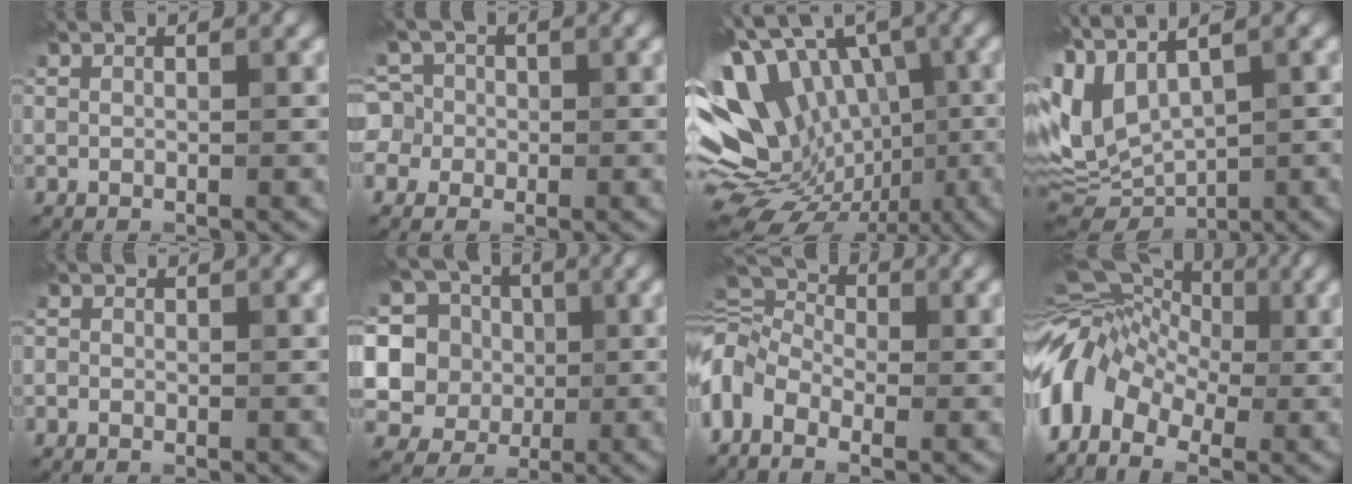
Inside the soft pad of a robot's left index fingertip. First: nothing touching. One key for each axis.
{"total": 4.6, "fx": -1.4, "fy": 4.4, "fz": 0.3, "tx": 0.005, "ty": 0.019, "tz": -0.054}
{"total": 16.3, "fx": -2.8, "fy": 12.3, "fz": 10.3, "tx": -0.166, "ty": 0.028, "tz": -0.047}
{"total": 8.7, "fx": 0.8, "fy": 3.9, "fz": 7.8, "tx": -0.197, "ty": -0.008, "tz": 0.048}
{"total": 0.7, "fx": -0.5, "fy": 0.2, "fz": -0.3, "tx": 0.007, "ty": -0.007, "tz": -0.008}
{"total": 10.7, "fx": 2.2, "fy": 9.7, "fz": 4.0, "tx": -0.122, "ty": 0.036, "tz": 0.013}
{"total": 7.4, "fx": -2.6, "fy": 4.7, "fz": 5.1, "tx": -0.111, "ty": 0.014, "tz": -0.053}
{"total": 6.5, "fx": -2.8, "fy": 4.7, "fz": 3.5, "tx": -0.065, "ty": 0.002, "tz": -0.073}